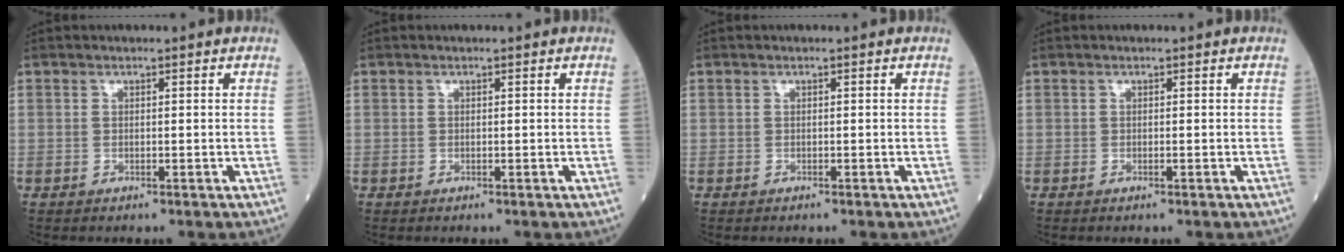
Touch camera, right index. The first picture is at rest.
{"total": 0.0}
{"total": 0.0}
{"total": 0.0}